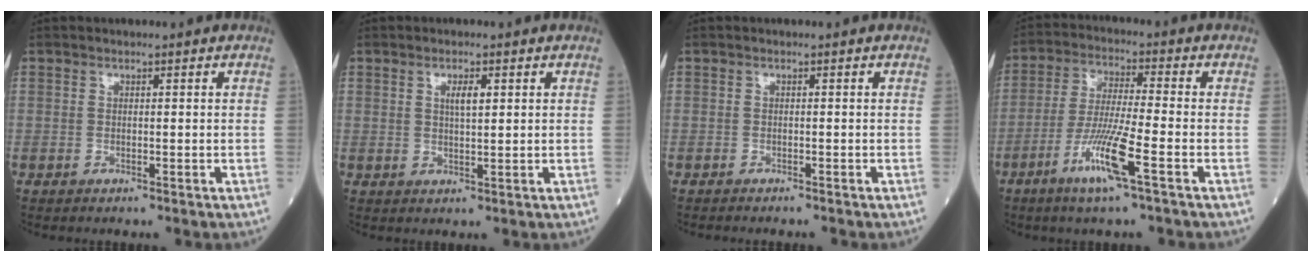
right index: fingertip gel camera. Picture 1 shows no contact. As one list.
[{"total": 2.5, "force": [1.0, 0.5, 2.3], "torque": [-0.042, -0.001, 0.016]}, {"total": 2.8, "force": [-2.5, 0.2, 1.1], "torque": [-0.015, -0.004, -0.032]}, {"total": 9.6, "force": [-4.5, -0.3, 8.5], "torque": [-0.170, -0.015, -0.089]}]